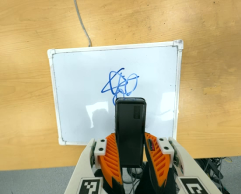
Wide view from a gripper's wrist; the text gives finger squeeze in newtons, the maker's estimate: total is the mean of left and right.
{"total": 5.9, "left": 3.8, "right": 7.9}